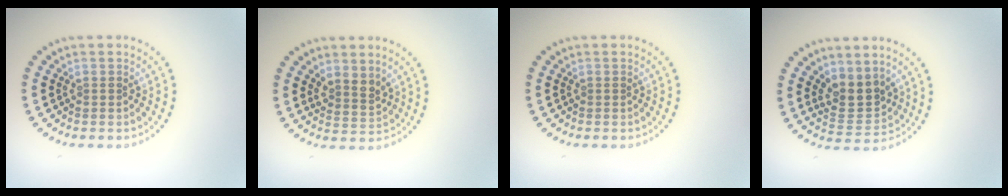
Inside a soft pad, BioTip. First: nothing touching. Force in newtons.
{"total": 2.0, "press": 1.7, "slide": 1.1}
{"total": 0.0}
{"total": 3.2, "press": 2.8, "slide": 1.4}